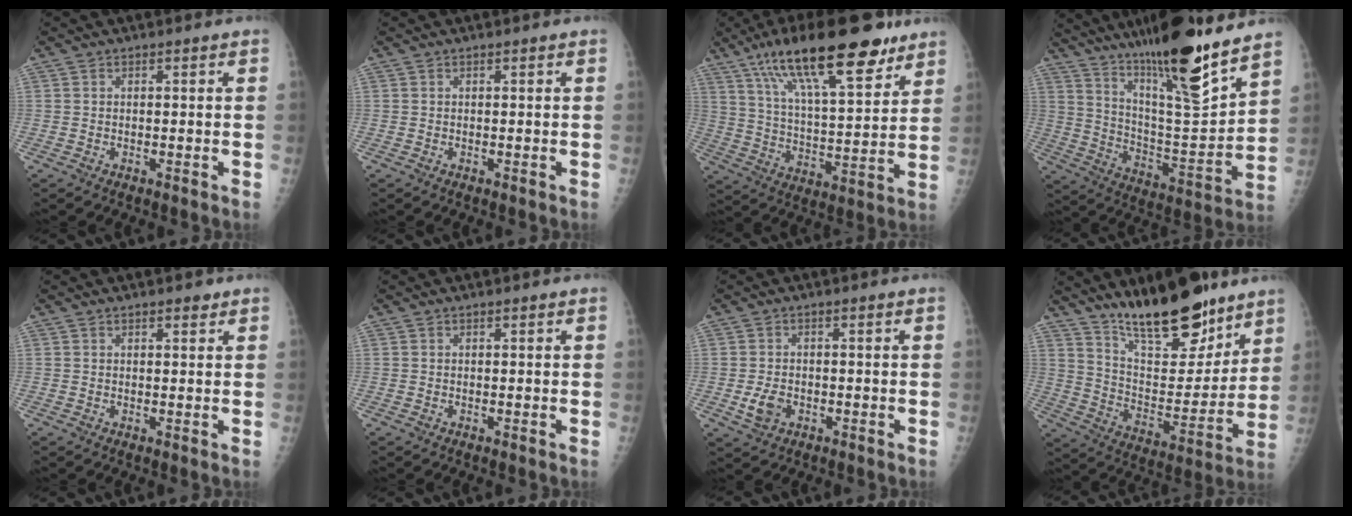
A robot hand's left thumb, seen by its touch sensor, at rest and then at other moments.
{"total": 0.0}
{"total": 22.6, "force": [14.4, 6.8, 16.0], "torque": [-0.243, -0.044, 0.239]}
{"total": 22.9, "force": [17.2, 2.5, 15.0], "torque": [-0.219, -0.084, 0.295]}
{"total": 1.6, "force": [1.2, 0.7, 0.9], "torque": [-0.005, -0.005, 0.013]}
{"total": 0.0}
{"total": 3.7, "force": [-1.0, 2.7, 2.3], "torque": [-0.041, 0.000, -0.016]}
{"total": 20.5, "force": [15.5, 6.9, 11.5], "torque": [-0.136, -0.100, 0.258]}